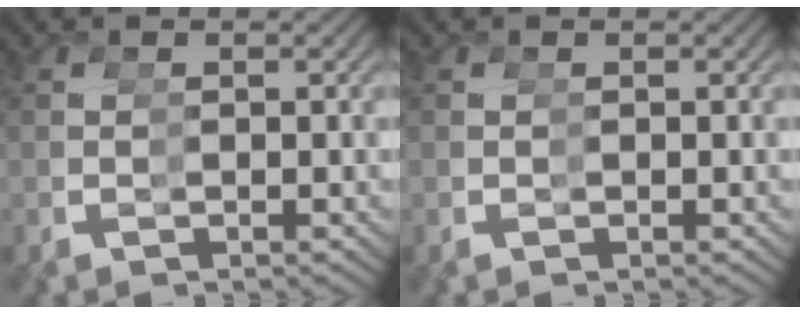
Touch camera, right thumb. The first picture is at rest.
{"total": 0.0}